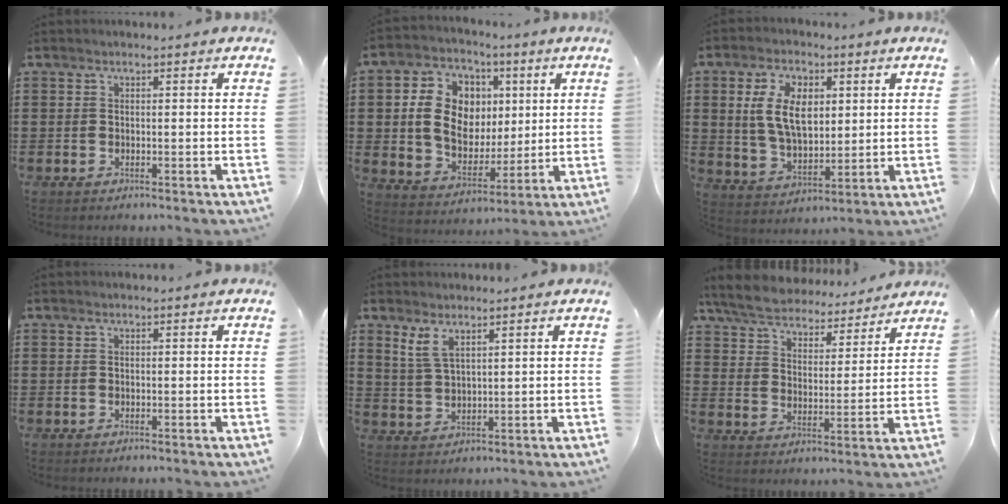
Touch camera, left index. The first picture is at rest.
{"total": 10.9, "force": [1.9, 8.8, 6.1], "torque": [-0.151, 0.016, 0.033]}
{"total": 9.1, "force": [2.5, 5.4, 6.9], "torque": [-0.151, 0.008, 0.041]}
{"total": 0.0}
{"total": 3.9, "force": [2.7, 1.5, 2.4], "torque": [-0.055, 0.002, 0.049]}
{"total": 6.3, "force": [6.1, 1.0, 1.3], "torque": [-0.056, -0.039, 0.106]}